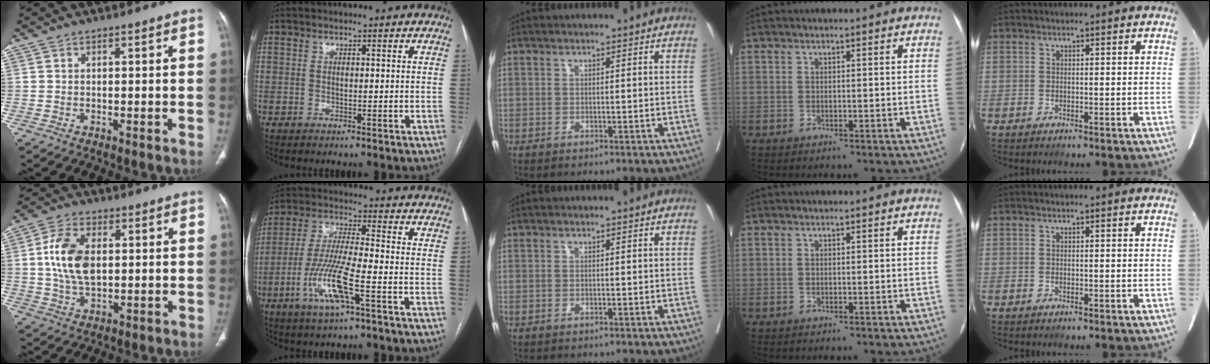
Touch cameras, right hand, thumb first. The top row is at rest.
{"thumb": {"total": 11.0, "force": [1.4, 6.5, 8.7], "torque": [-0.164, -0.001, 0.029]}, "index": {"total": 11.0, "force": [-4.3, 1.0, 10.0], "torque": [-0.207, -0.009, -0.084]}}